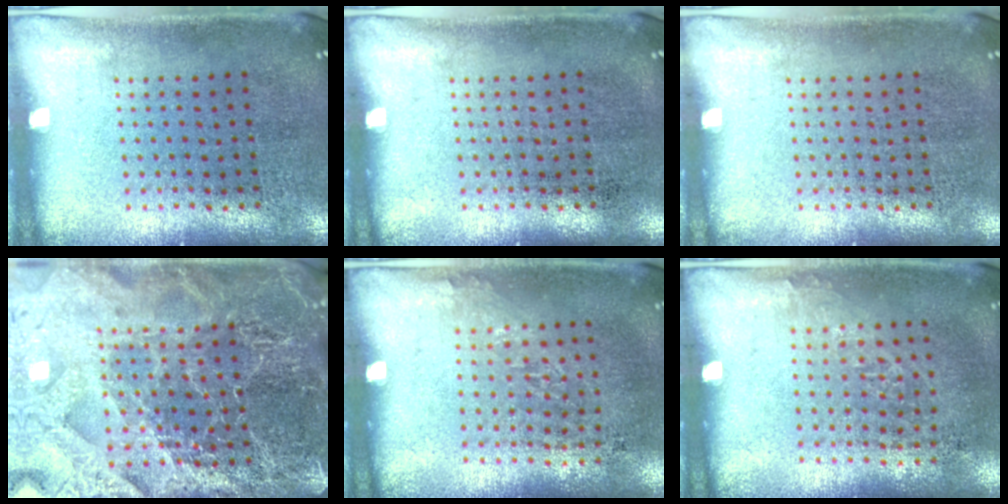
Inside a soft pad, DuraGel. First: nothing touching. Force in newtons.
{"total": 0.0}
{"total": 0.0}
{"total": 4.5, "press": 4.3, "slide": 1.5}
{"total": 0.9, "press": 0.7, "slide": 0.7}
{"total": 0.8, "press": 0.6, "slide": 0.6}